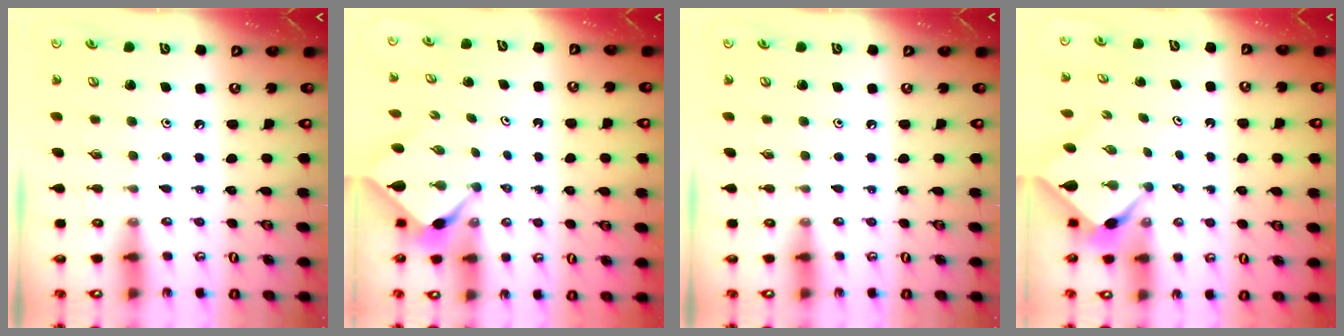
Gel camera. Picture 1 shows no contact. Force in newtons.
{"total": 2.3, "press": 2.2, "slide": 0.3}
{"total": 0.0}
{"total": 2.2, "press": 2.2, "slide": 0.2}